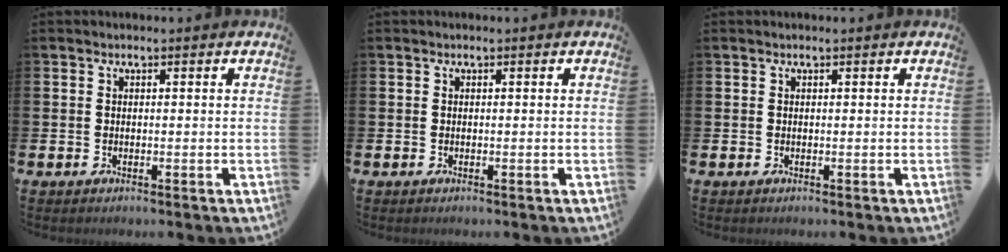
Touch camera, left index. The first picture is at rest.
{"total": 0.0}
{"total": 0.0}